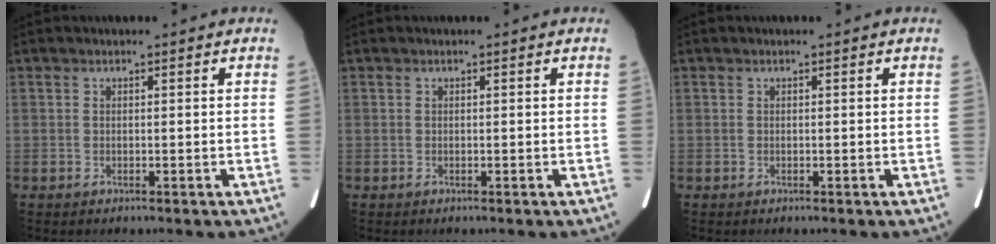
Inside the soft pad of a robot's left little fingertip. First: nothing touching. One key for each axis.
{"total": 0.0}
{"total": 0.0}